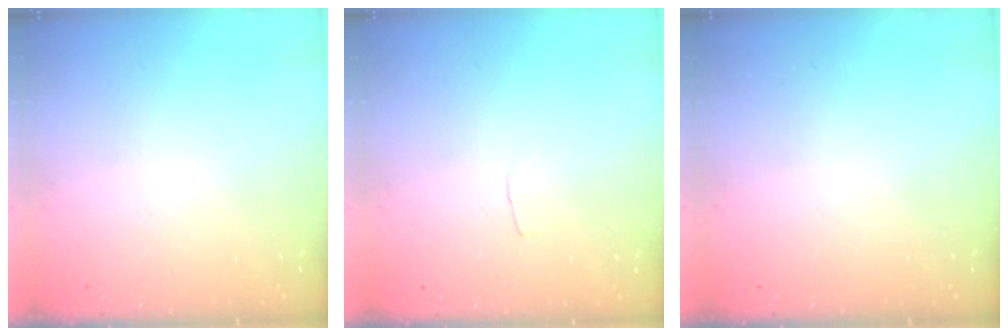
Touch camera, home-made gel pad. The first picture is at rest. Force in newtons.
{"total": 2.0, "press": 2.0, "slide": 0.2}
{"total": 0.0}